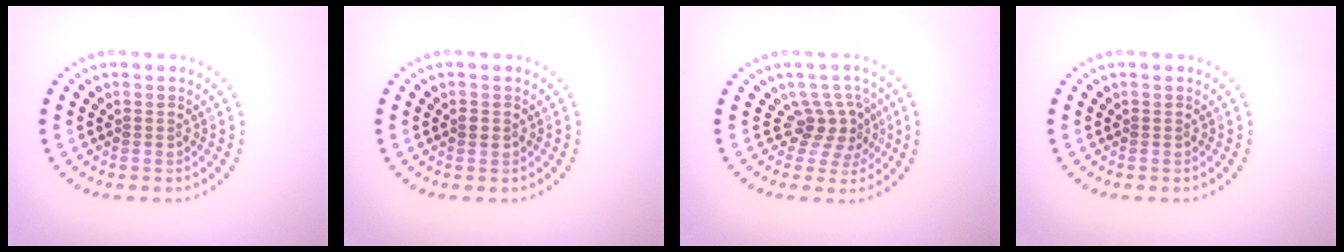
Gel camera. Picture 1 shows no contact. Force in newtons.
{"total": 0.9, "press": 0.9, "slide": 0.1}
{"total": 2.8, "press": 2.0, "slide": 1.9}
{"total": 0.0}